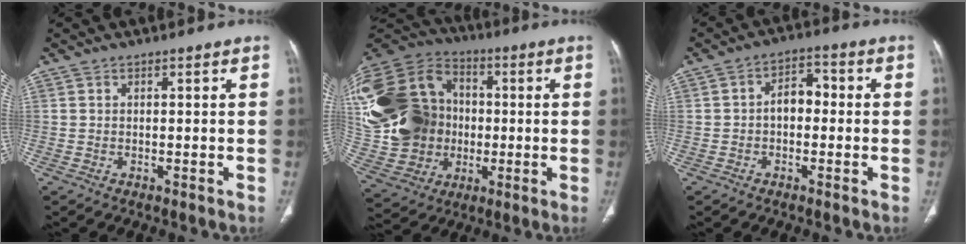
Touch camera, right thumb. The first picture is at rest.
{"total": 31.6, "force": [1.7, 25.8, 18.1], "torque": [-0.410, 0.052, 0.049]}
{"total": 5.3, "force": [-0.5, 3.6, 3.9], "torque": [-0.044, 0.025, -0.019]}